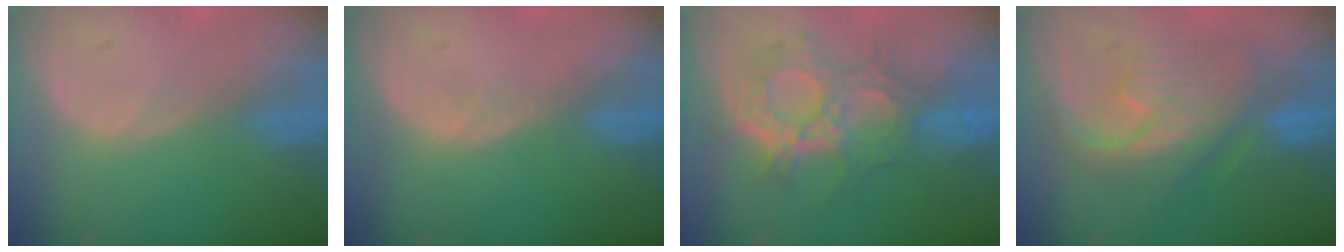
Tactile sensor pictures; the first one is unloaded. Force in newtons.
{"total": 0.8, "press": 0.7, "slide": 0.2}
{"total": 9.4, "press": 9.4, "slide": 1.1}
{"total": 8.3, "press": 8.3, "slide": 0.2}